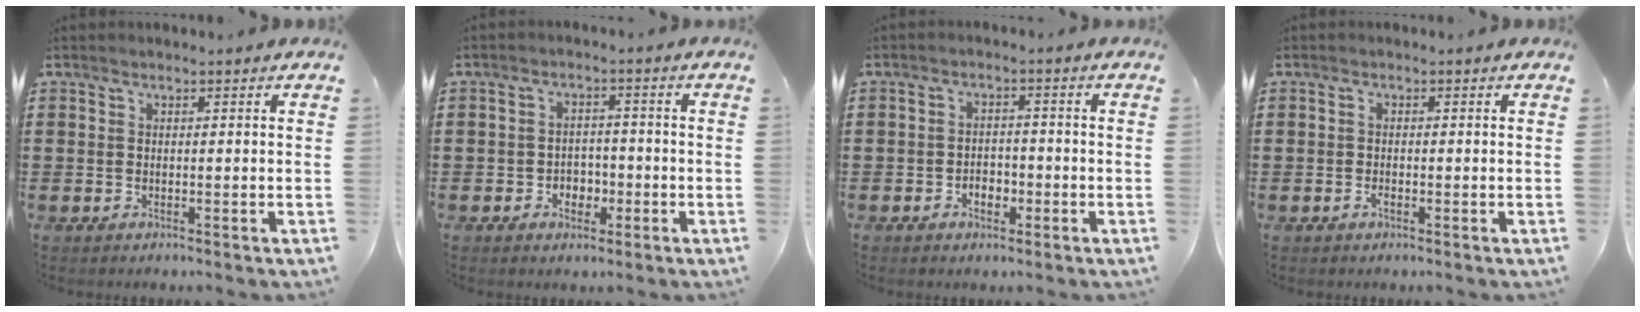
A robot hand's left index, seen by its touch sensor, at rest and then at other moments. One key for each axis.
{"total": 2.9, "fx": -1.7, "fy": 2.1, "fz": 1.2, "tx": -0.028, "ty": 0.005, "tz": -0.037}
{"total": 2.7, "fx": -1.3, "fy": 1.7, "fz": 1.7, "tx": -0.034, "ty": 0.003, "tz": -0.028}
{"total": 1.1, "fx": -0.5, "fy": 0.5, "fz": 0.8, "tx": -0.017, "ty": -0.004, "tz": -0.010}